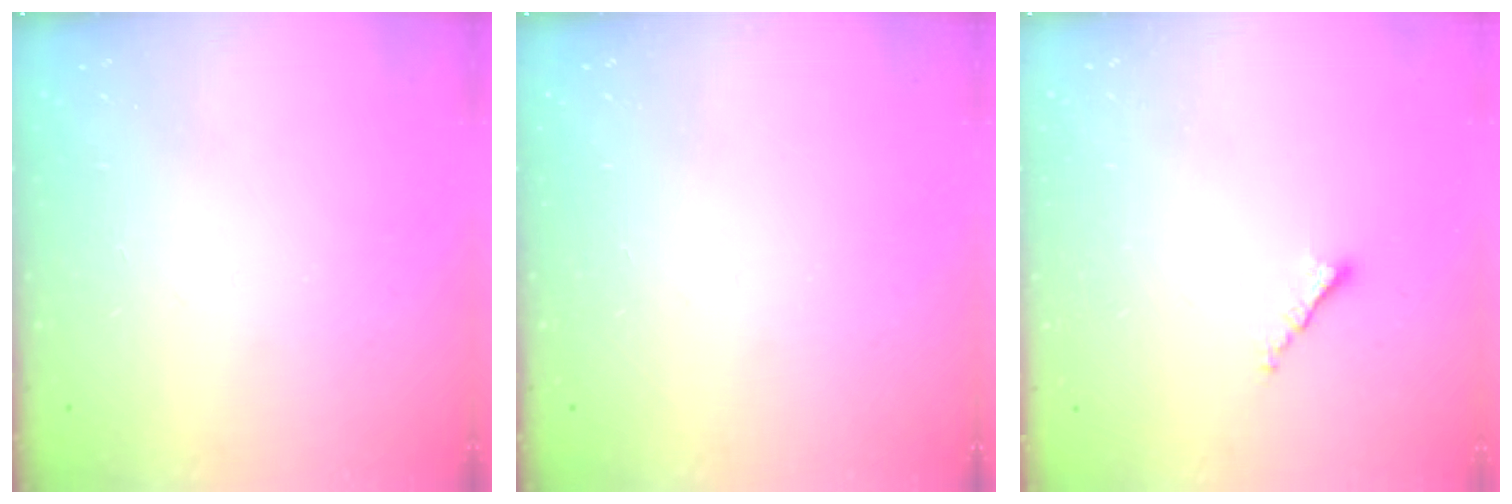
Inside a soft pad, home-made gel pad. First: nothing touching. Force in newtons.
{"total": 0.0}
{"total": 1.6, "press": 1.6, "slide": 0.0}